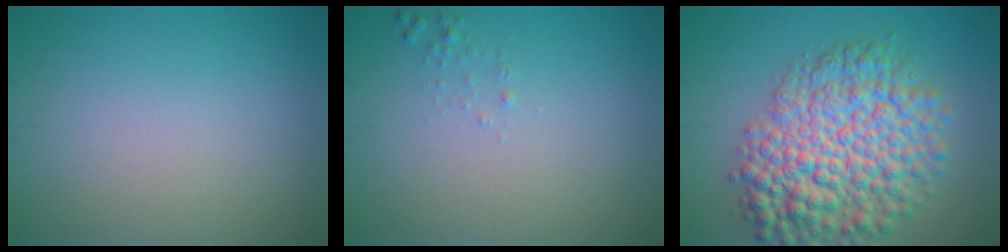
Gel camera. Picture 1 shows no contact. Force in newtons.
{"total": 0.6, "press": 0.6, "slide": 0.0}
{"total": 9.9, "press": 9.9, "slide": 0.2}